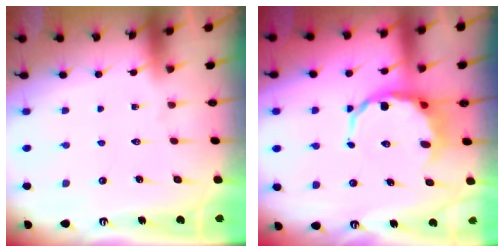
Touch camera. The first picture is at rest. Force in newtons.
{"total": 9.0, "press": 8.6, "slide": 2.5}